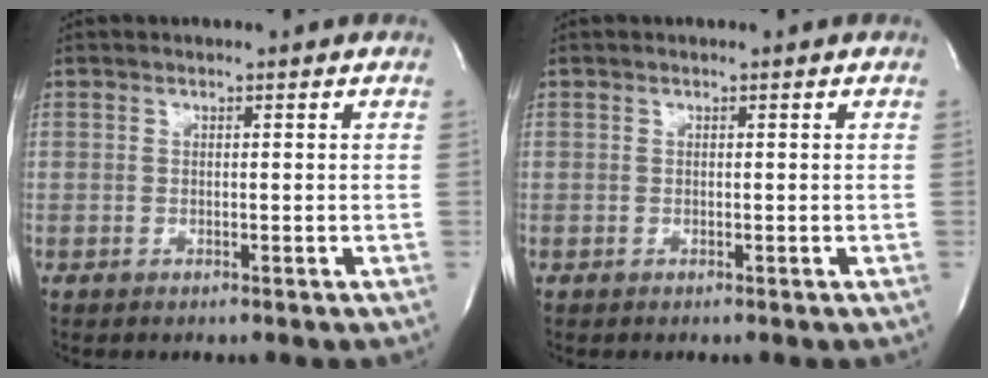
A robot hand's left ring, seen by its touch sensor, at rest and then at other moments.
{"total": 0.0}